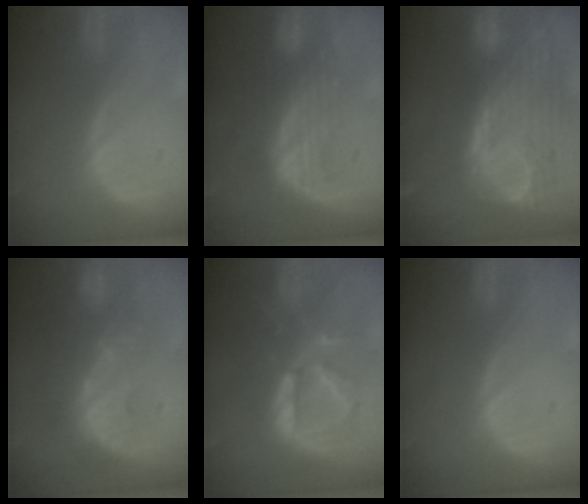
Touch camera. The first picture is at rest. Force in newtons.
{"total": 7.4, "press": 7.0, "slide": 2.2}
{"total": 12.6, "press": 10.6, "slide": 6.8}
{"total": 9.1, "press": 8.7, "slide": 2.7}
{"total": 9.3, "press": 8.9, "slide": 2.8}
{"total": 0.0}